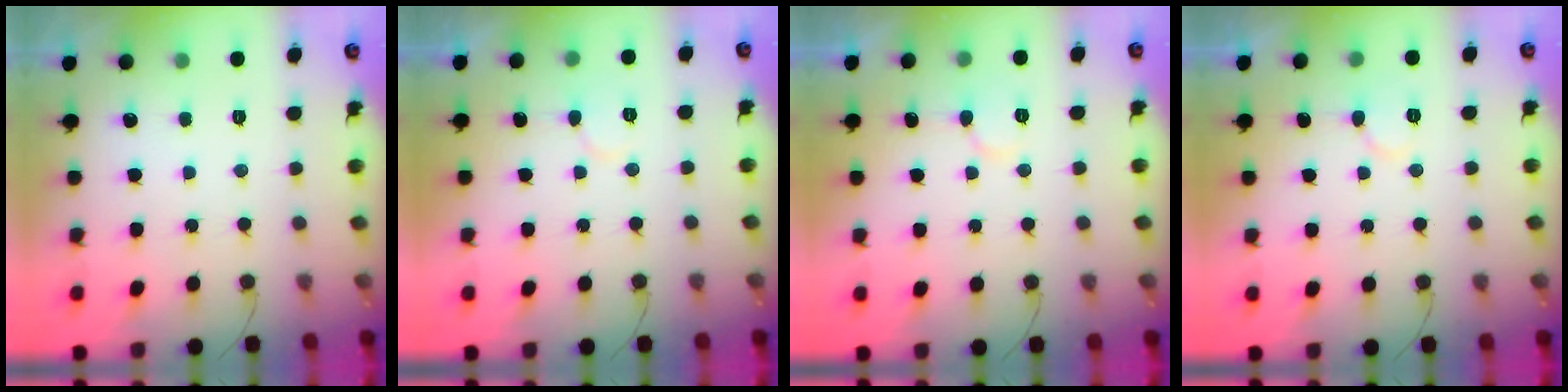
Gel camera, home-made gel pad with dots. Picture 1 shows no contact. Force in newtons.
{"total": 5.2, "press": 5.1, "slide": 0.4}
{"total": 5.9, "press": 5.9, "slide": 0.5}
{"total": 4.9, "press": 4.9, "slide": 0.4}